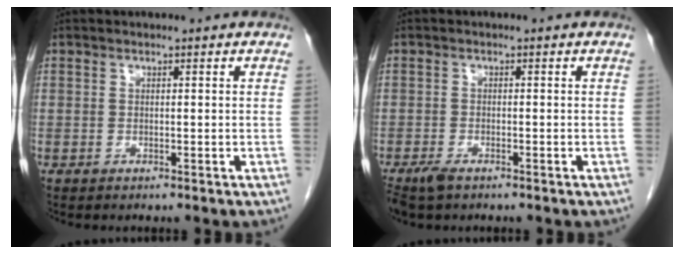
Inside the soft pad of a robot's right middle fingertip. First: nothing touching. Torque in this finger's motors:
{"motor_torque": [0.32, -0.19, 0.01, 0.02]}